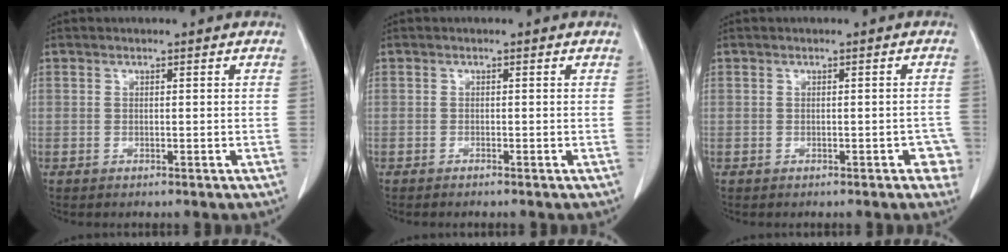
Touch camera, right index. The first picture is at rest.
{"total": 0.5, "force": [-0.5, -0.1, 0.1], "torque": [-0.005, -0.001, -0.010]}
{"total": 2.9, "force": [-1.2, 1.3, 2.3], "torque": [-0.010, 0.005, -0.011]}